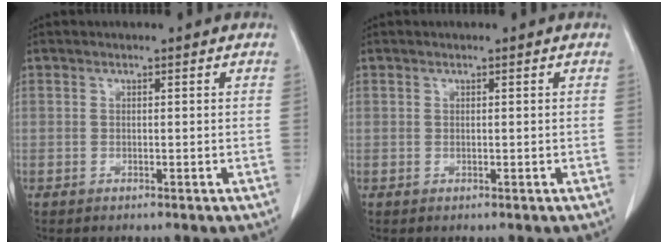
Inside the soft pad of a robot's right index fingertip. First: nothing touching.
{"total": 0.0}